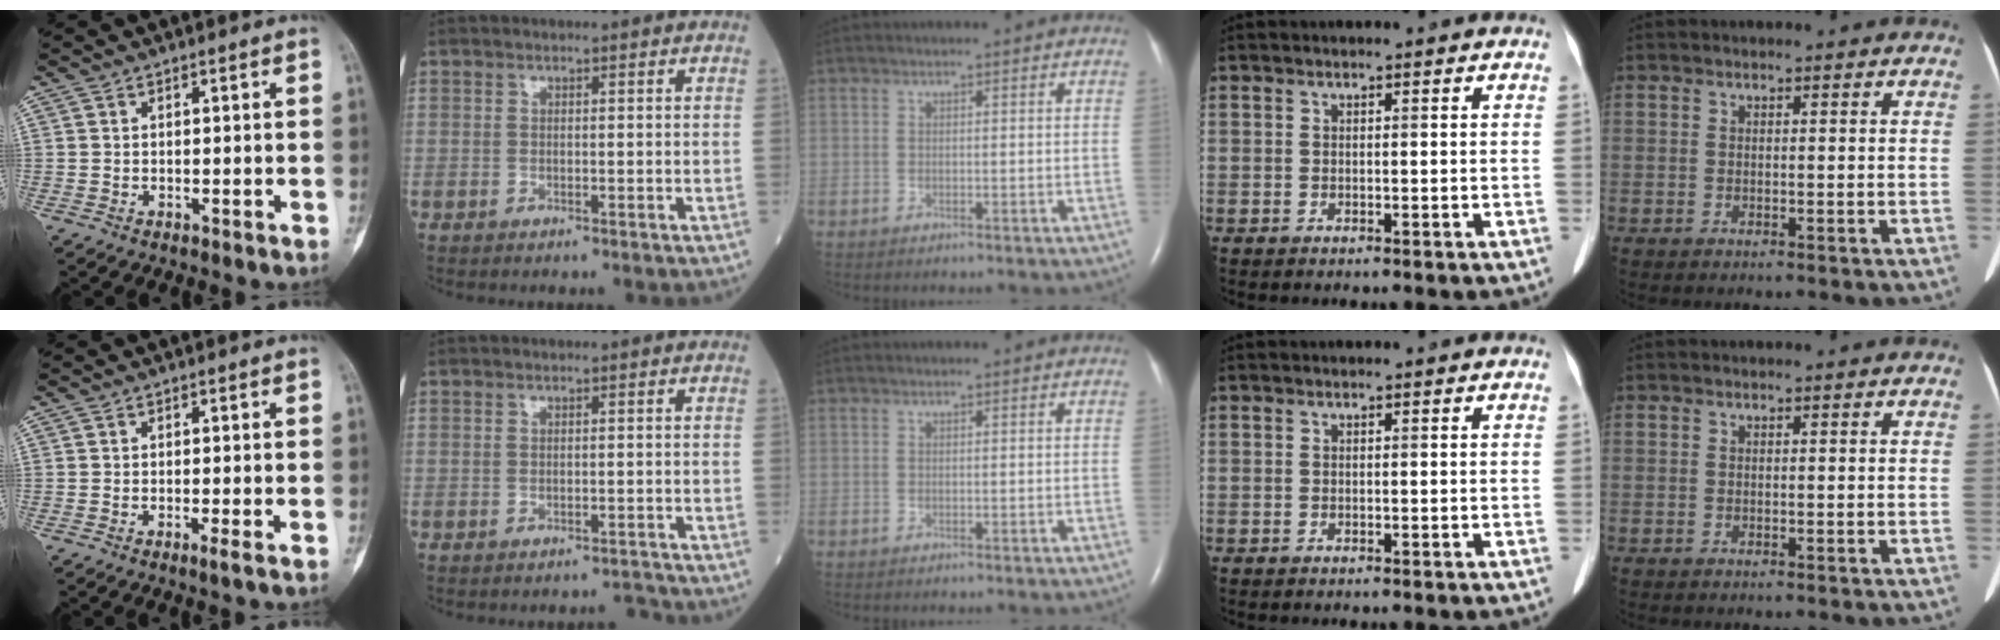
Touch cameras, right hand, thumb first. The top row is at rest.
{"thumb": {"total": 0.8, "force": [-0.4, -0.2, 0.7], "torque": [-0.019, -0.004, -0.009]}, "index": {"total": 0.9, "force": [-0.9, 0.0, -0.1], "torque": [0.006, -0.004, -0.009]}}